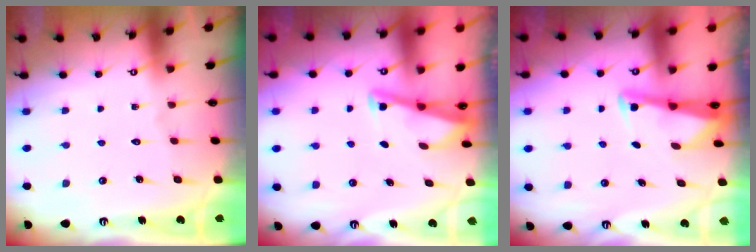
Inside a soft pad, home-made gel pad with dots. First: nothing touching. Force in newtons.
{"total": 3.0, "press": 3.0, "slide": 0.3}
{"total": 2.7, "press": 2.7, "slide": 0.1}